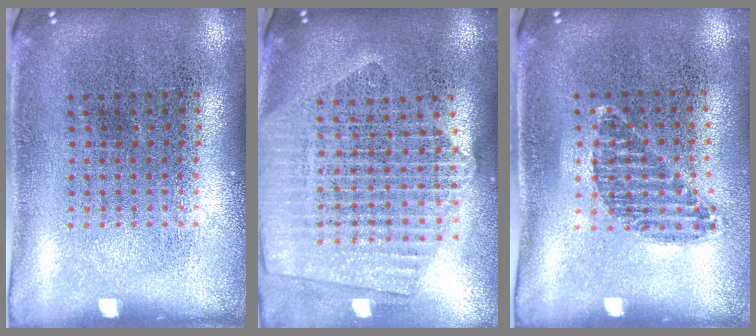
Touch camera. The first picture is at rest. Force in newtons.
{"total": 2.3, "press": 2.1, "slide": 1.1}
{"total": 1.0, "press": 0.9, "slide": 0.5}